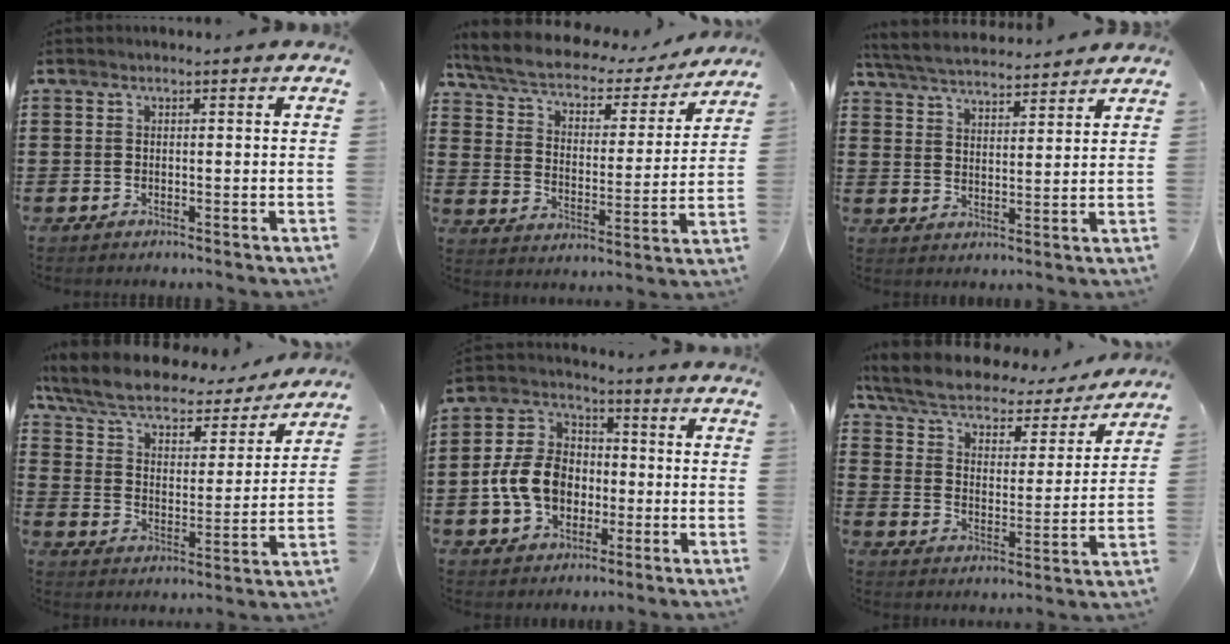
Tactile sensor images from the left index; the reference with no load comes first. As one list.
[{"total": 5.4, "force": [4.7, 1.5, 2.4], "torque": [-0.068, -0.033, 0.075]}, {"total": 5.0, "force": [4.9, 0.6, 1.0], "torque": [-0.041, -0.022, 0.086]}, {"total": 6.7, "force": [5.5, 1.9, 3.3], "torque": [-0.087, -0.033, 0.092]}, {"total": 9.6, "force": [-1.8, 7.7, 5.4], "torque": [-0.151, 0.019, -0.037]}, {"total": 5.1, "force": [4.5, 1.5, 2.0], "torque": [-0.063, -0.033, 0.072]}]